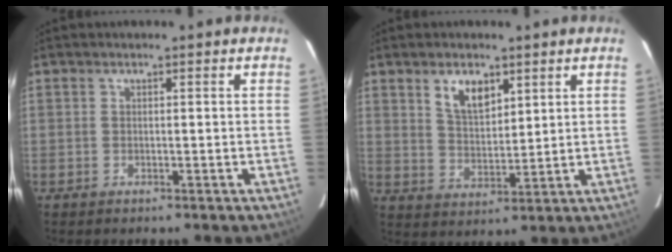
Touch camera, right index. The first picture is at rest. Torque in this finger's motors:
{"motor_torque": [0.12, 0.12, 0.10, 0.04]}